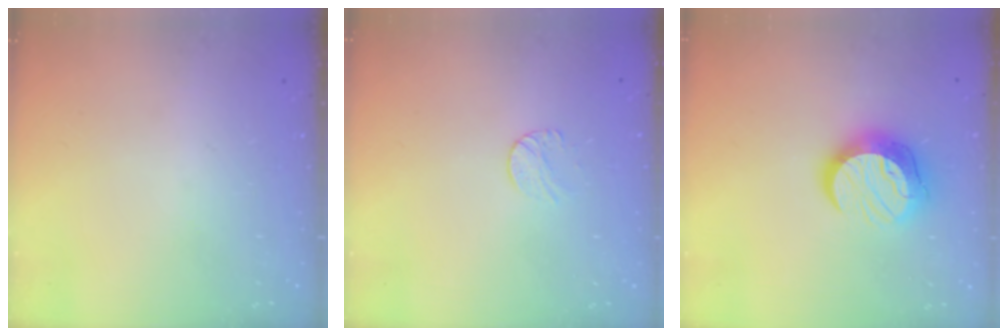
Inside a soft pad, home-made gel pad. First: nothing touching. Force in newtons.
{"total": 5.8, "press": 5.8, "slide": 0.5}
{"total": 12.8, "press": 12.8, "slide": 1.1}